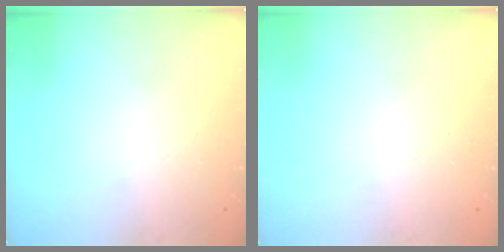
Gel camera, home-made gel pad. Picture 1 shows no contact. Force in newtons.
{"total": 0.0}